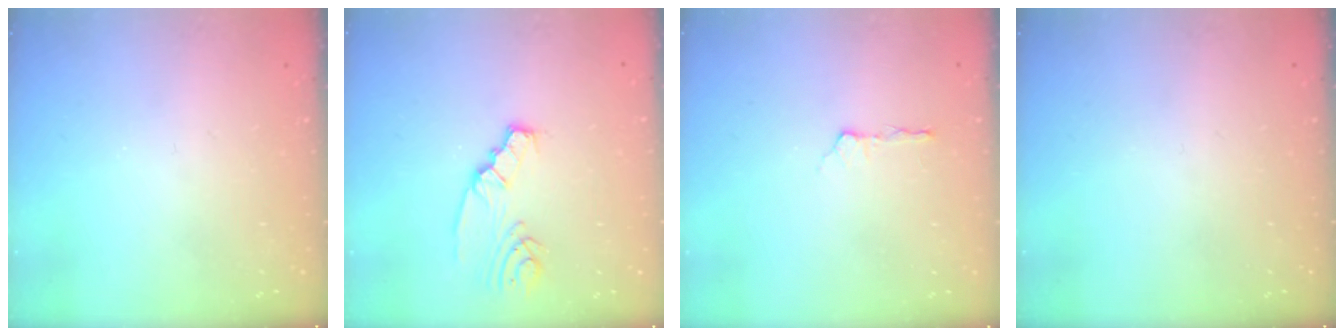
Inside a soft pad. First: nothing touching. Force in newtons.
{"total": 4.5, "press": 4.4, "slide": 0.7}
{"total": 3.0, "press": 2.5, "slide": 1.6}
{"total": 0.0}